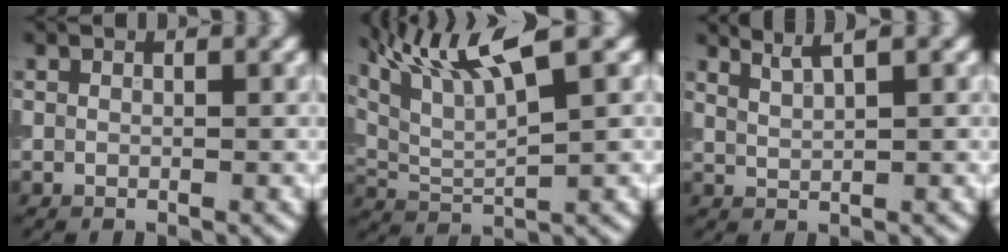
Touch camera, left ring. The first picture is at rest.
{"total": 8.5, "force": [5.3, 1.8, 6.4], "torque": [-0.127, 0.020, 0.102]}
{"total": 2.3, "force": [2.1, 0.3, 1.0], "torque": [-0.007, 0.012, 0.029]}